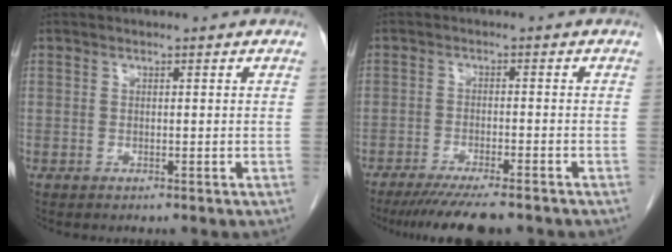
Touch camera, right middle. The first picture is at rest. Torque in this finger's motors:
{"motor_torque": [0.21, -0.18, 0.12, 0.04]}